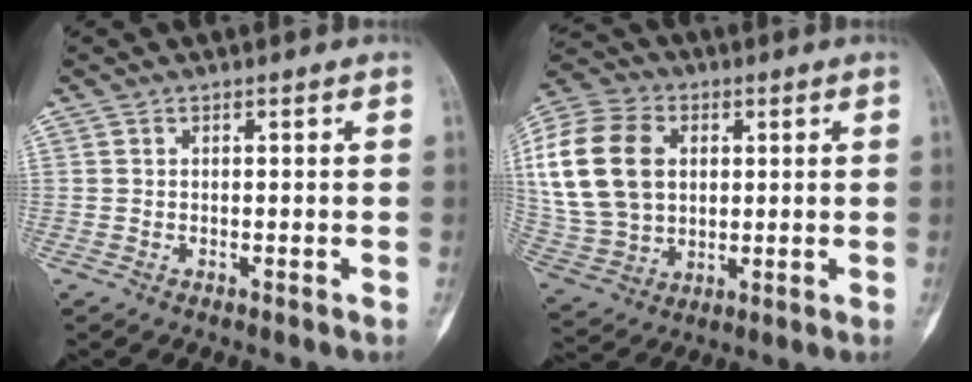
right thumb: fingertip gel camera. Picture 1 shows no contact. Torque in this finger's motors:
{"motor_torque": [-0.25, 1.09, 0.83, 0.25, 0.25]}